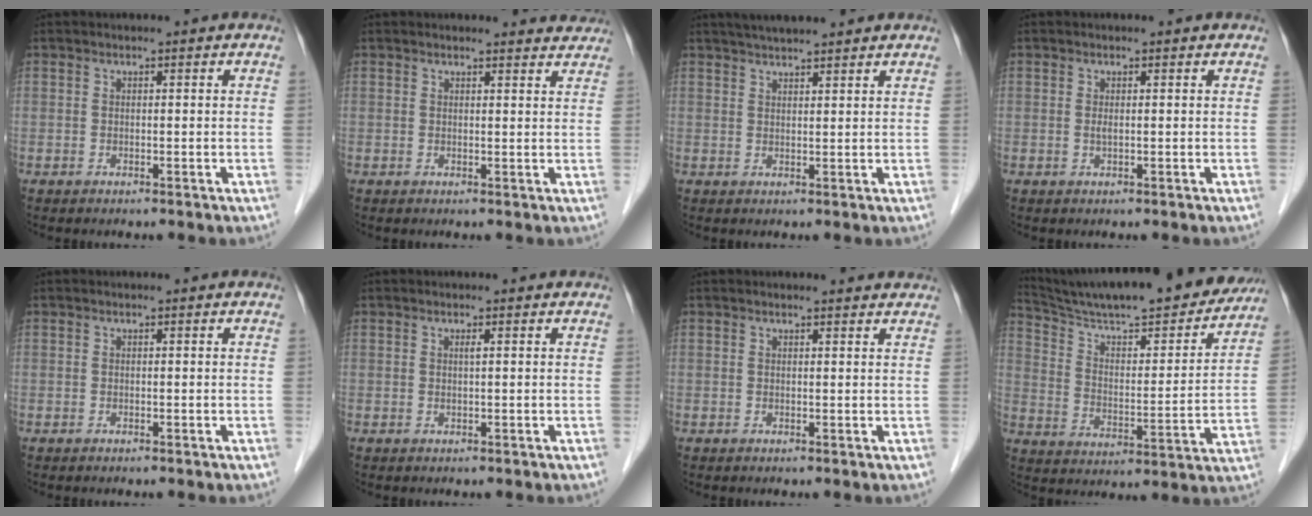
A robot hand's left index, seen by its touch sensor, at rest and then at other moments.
{"total": 4.7, "force": [4.6, 0.9, 0.1], "torque": [0.004, -0.006, 0.033]}
{"total": 6.2, "force": [5.6, 0.4, 2.8], "torque": [-0.043, 0.030, 0.086]}
{"total": 0.7, "force": [0.0, 0.2, 0.6], "torque": [-0.016, -0.002, 0.001]}
{"total": 0.0}
{"total": 0.7, "force": [0.2, 0.0, 0.6], "torque": [-0.013, -0.001, 0.004]}
{"total": 3.5, "force": [3.4, 0.5, 0.5], "torque": [-0.011, 0.004, 0.029]}
{"total": 26.8, "force": [24.0, 3.3, 11.5], "torque": [-0.188, -0.033, 0.336]}